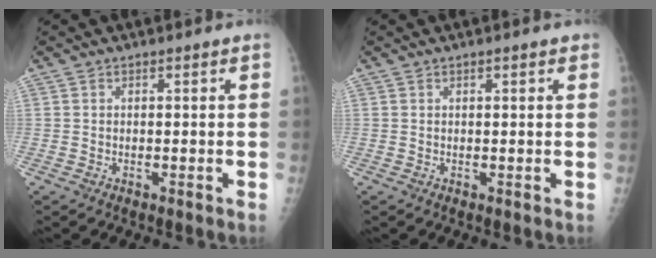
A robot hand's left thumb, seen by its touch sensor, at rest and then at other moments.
{"total": 1.2, "force": [0.7, 0.3, 1.0], "torque": [-0.016, 0.000, 0.007]}